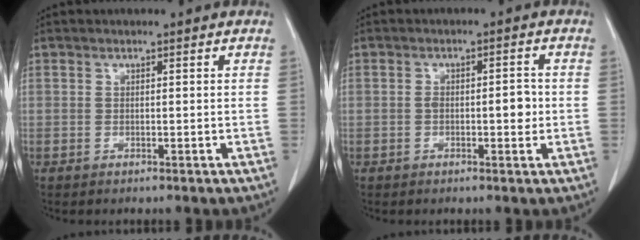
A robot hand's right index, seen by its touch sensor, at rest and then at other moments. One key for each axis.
{"total": 3.3, "fx": -0.5, "fy": 1.3, "fz": 3.1, "tx": -0.048, "ty": 0.004, "tz": -0.005}